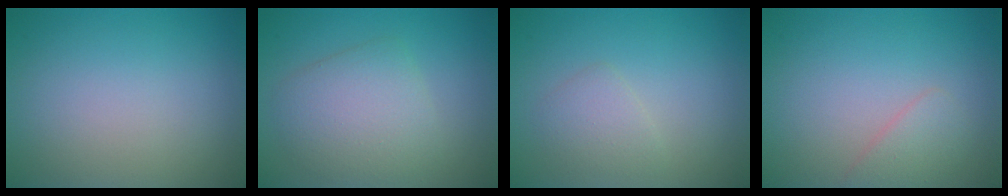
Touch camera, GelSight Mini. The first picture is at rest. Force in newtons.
{"total": 4.4, "press": 4.4, "slide": 0.3}
{"total": 1.7, "press": 1.7, "slide": 0.2}
{"total": 1.6, "press": 1.6, "slide": 0.0}